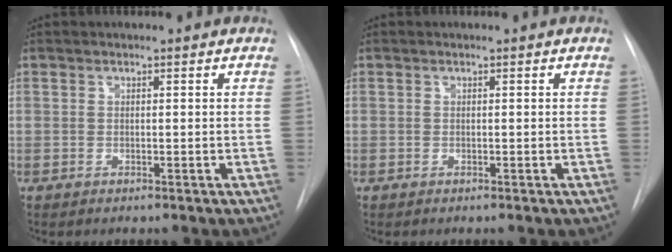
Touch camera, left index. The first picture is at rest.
{"total": 0.0}